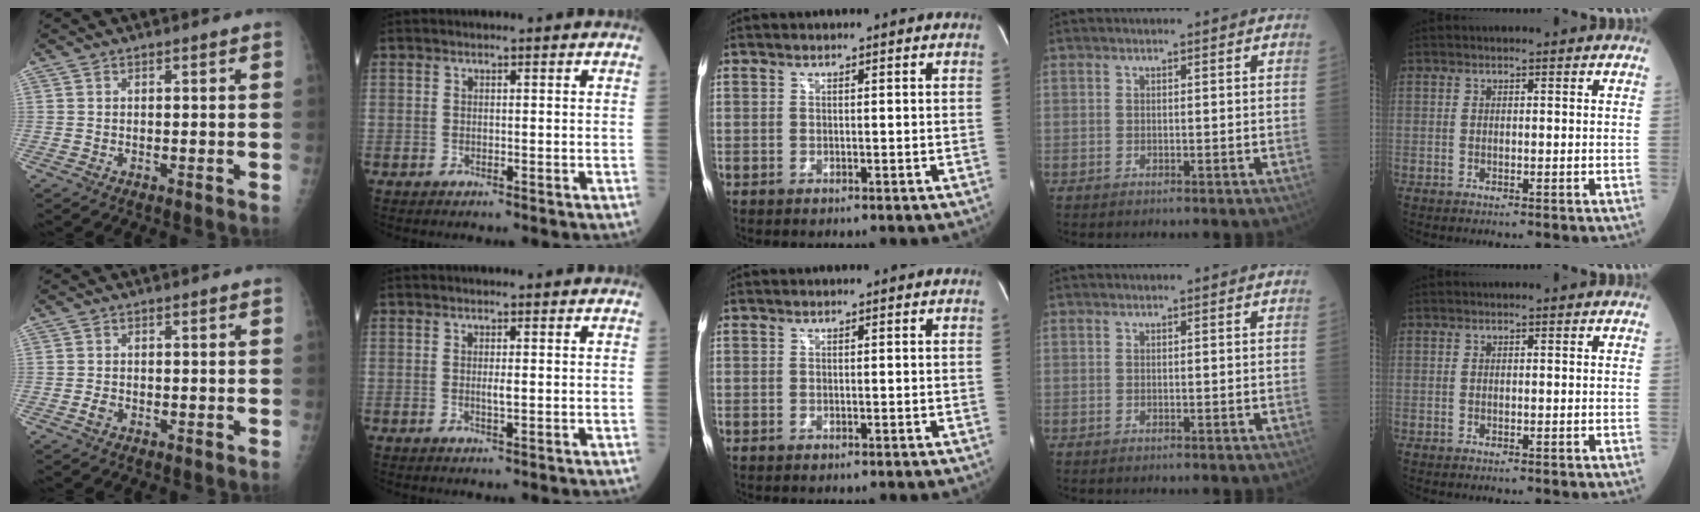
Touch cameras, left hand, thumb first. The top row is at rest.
{"thumb": {"total": 1.3, "force": [-0.7, 0.8, 0.7], "torque": [-0.013, 0.004, -0.014]}, "index": {"total": 1.1, "force": [0.2, 0.1, 1.1], "torque": [-0.027, -0.002, 0.002]}}